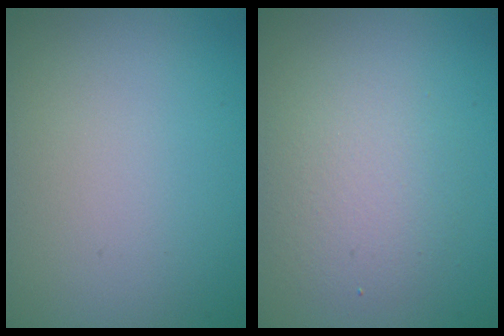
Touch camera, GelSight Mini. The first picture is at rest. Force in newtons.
{"total": 3.4, "press": 3.4, "slide": 0.5}